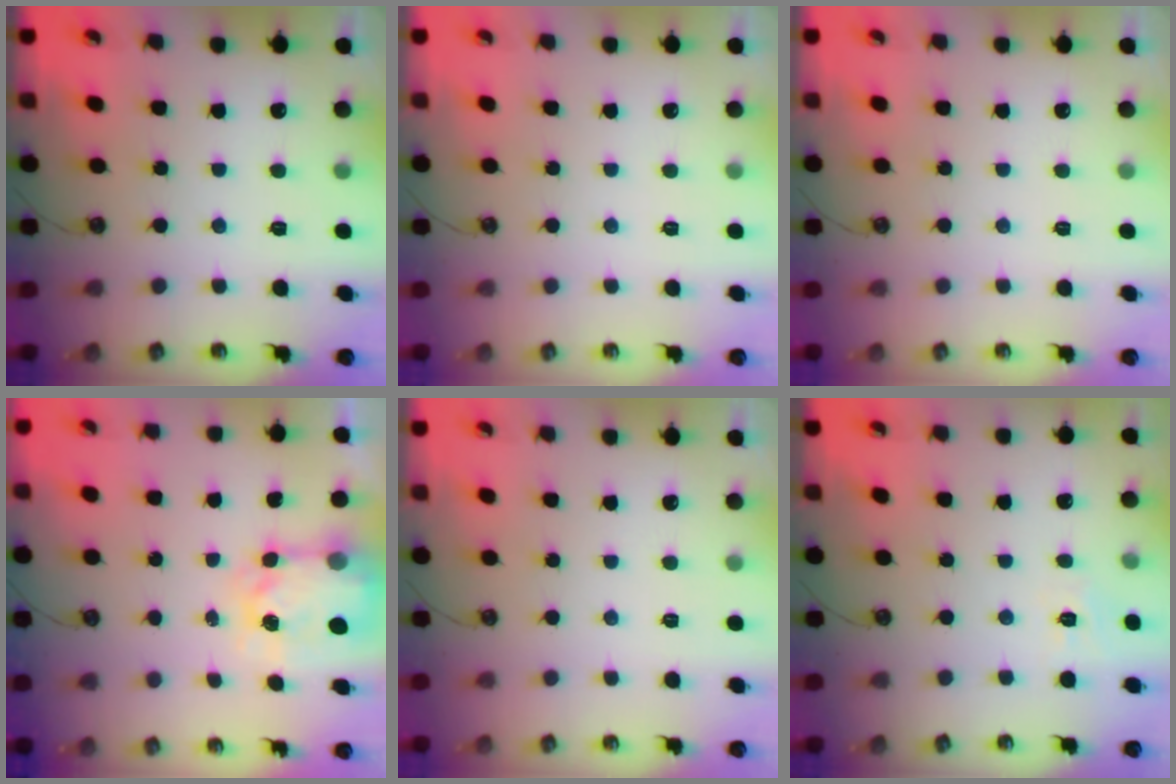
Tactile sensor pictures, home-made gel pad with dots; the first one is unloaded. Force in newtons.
{"total": 0.0}
{"total": 0.0}
{"total": 5.3, "press": 5.3, "slide": 0.6}
{"total": 0.0}
{"total": 3.0, "press": 3.0, "slide": 0.1}